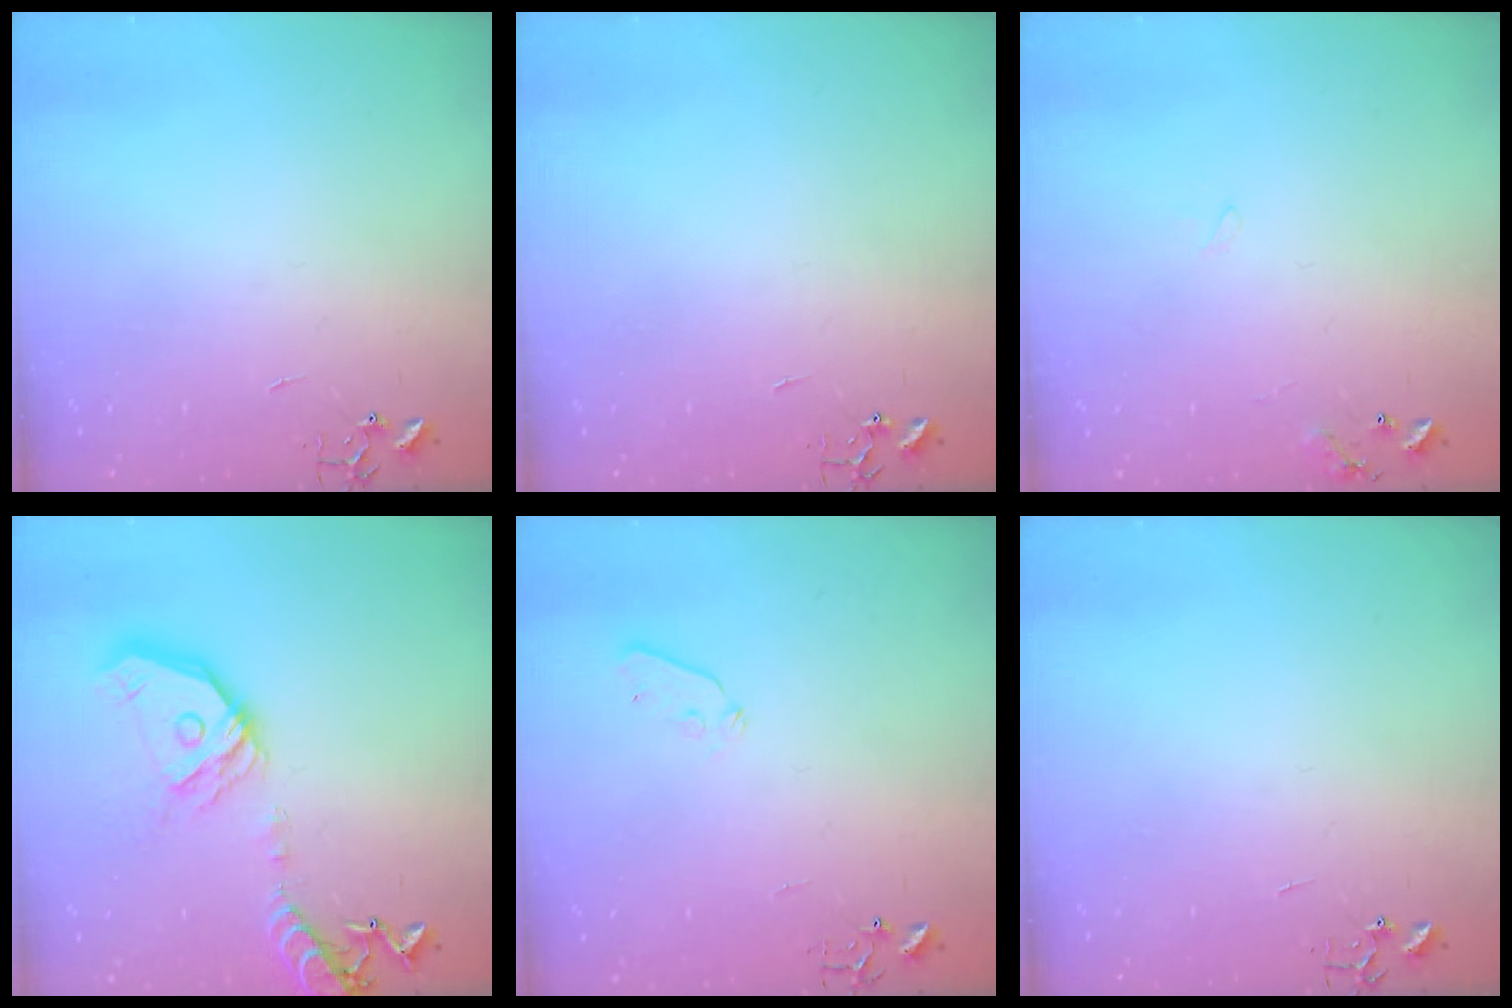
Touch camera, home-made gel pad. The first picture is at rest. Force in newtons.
{"total": 0.0}
{"total": 6.1, "press": 6.1, "slide": 0.5}
{"total": 17.9, "press": 17.7, "slide": 2.6}
{"total": 4.0, "press": 4.0, "slide": 0.5}
{"total": 0.0}